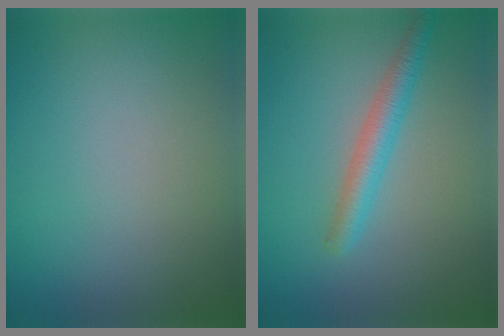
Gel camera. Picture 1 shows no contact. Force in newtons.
{"total": 2.5, "press": 2.5, "slide": 0.2}